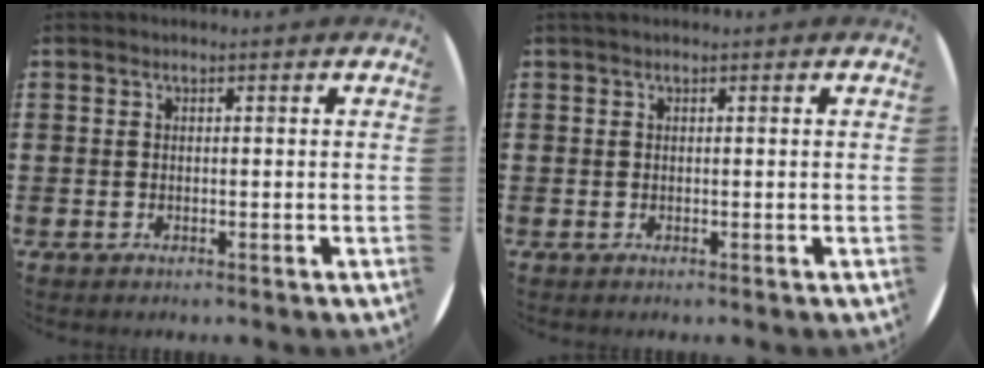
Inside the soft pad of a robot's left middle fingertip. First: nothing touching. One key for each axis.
{"total": 0.0}